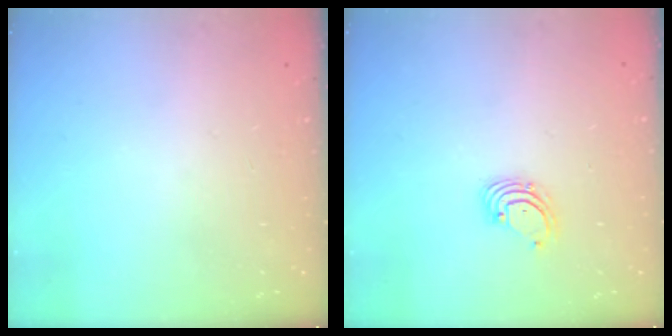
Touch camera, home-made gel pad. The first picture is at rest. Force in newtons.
{"total": 1.8, "press": 1.8, "slide": 0.2}